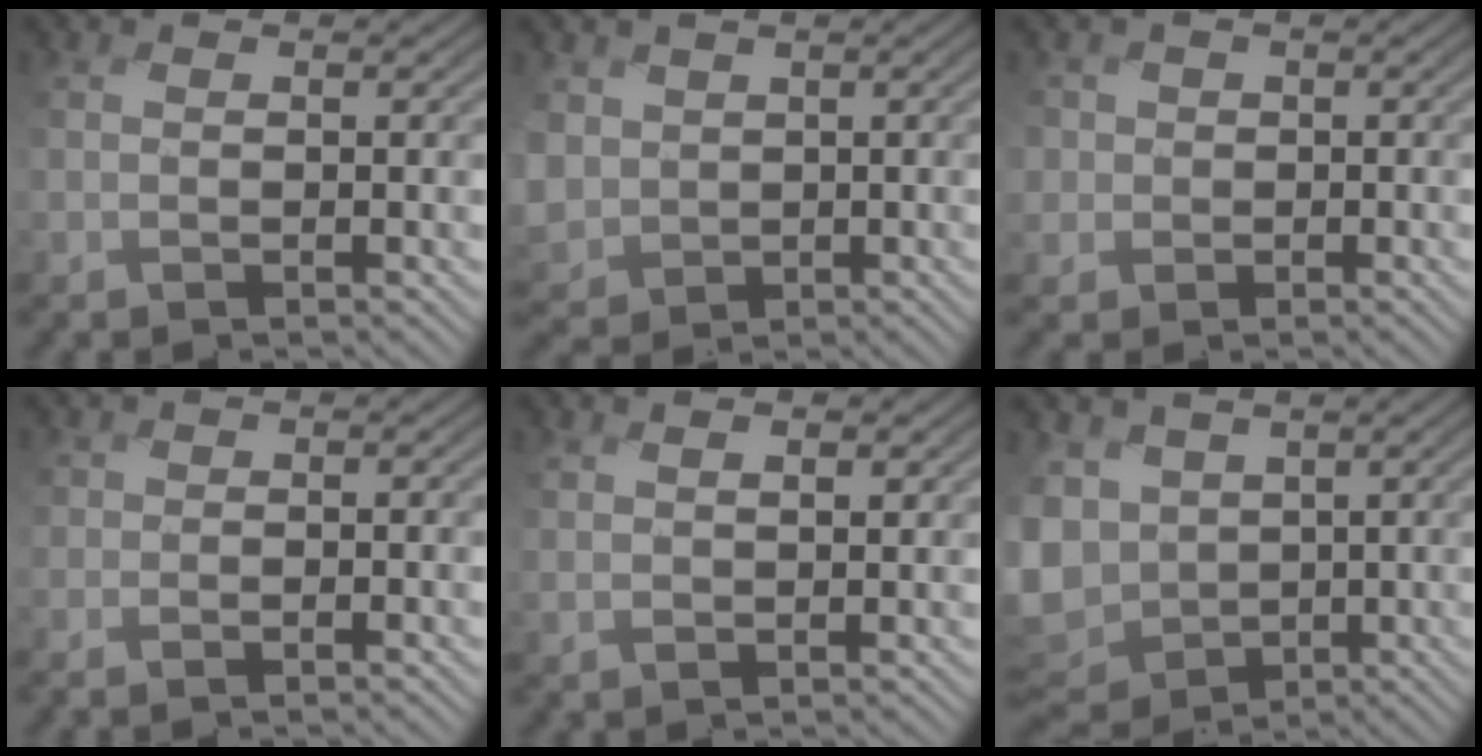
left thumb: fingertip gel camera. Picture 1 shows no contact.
{"total": 5.4, "force": [-0.2, 4.9, 2.4], "torque": [-0.101, -0.015, -0.016]}
{"total": 2.6, "force": [-0.4, 2.5, -0.4], "torque": [0.001, -0.007, -0.018]}
{"total": 0.9, "force": [-0.6, 0.6, -0.4], "torque": [0.013, -0.005, -0.016]}
{"total": 1.9, "force": [1.1, 0.4, 1.4], "torque": [-0.025, 0.000, 0.022]}
{"total": 10.5, "force": [-0.8, 7.9, 6.9], "torque": [-0.207, -0.024, -0.021]}